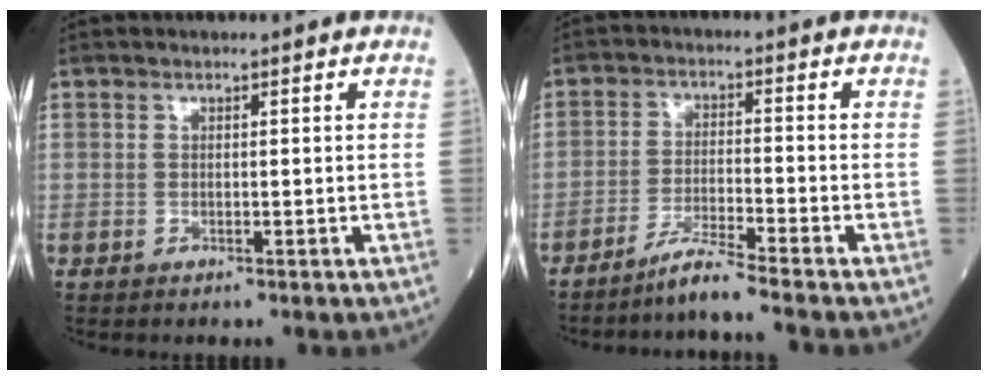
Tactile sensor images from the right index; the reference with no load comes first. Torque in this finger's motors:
{"motor_torque": [-0.29, -0.29, 0.06, 0.01]}